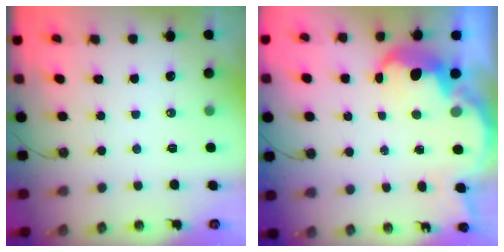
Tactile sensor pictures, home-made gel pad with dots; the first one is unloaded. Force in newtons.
{"total": 6.9, "press": 6.8, "slide": 0.7}